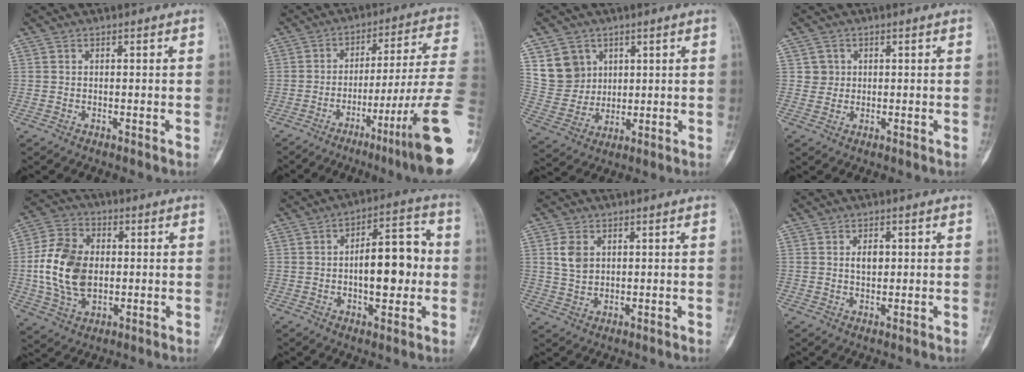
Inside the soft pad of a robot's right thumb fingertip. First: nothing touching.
{"total": 19.6, "force": [-8.3, 0.5, 17.8], "torque": [-0.226, 0.038, -0.125]}
{"total": 9.1, "force": [4.0, 7.8, 2.5], "torque": [-0.019, -0.021, 0.088]}
{"total": 2.4, "force": [0.7, 2.3, 0.0], "torque": [0.021, 0.001, 0.006]}
{"total": 14.3, "force": [-0.2, 9.9, 10.3], "torque": [-0.185, 0.008, -0.002]}
{"total": 13.4, "force": [-0.4, 6.2, 11.8], "torque": [-0.151, 0.026, -0.010]}
{"total": 4.7, "force": [1.4, 3.3, 3.0], "torque": [-0.046, -0.004, 0.032]}
{"total": 2.7, "force": [0.6, 1.8, 2.0], "torque": [-0.024, -0.001, 0.010]}